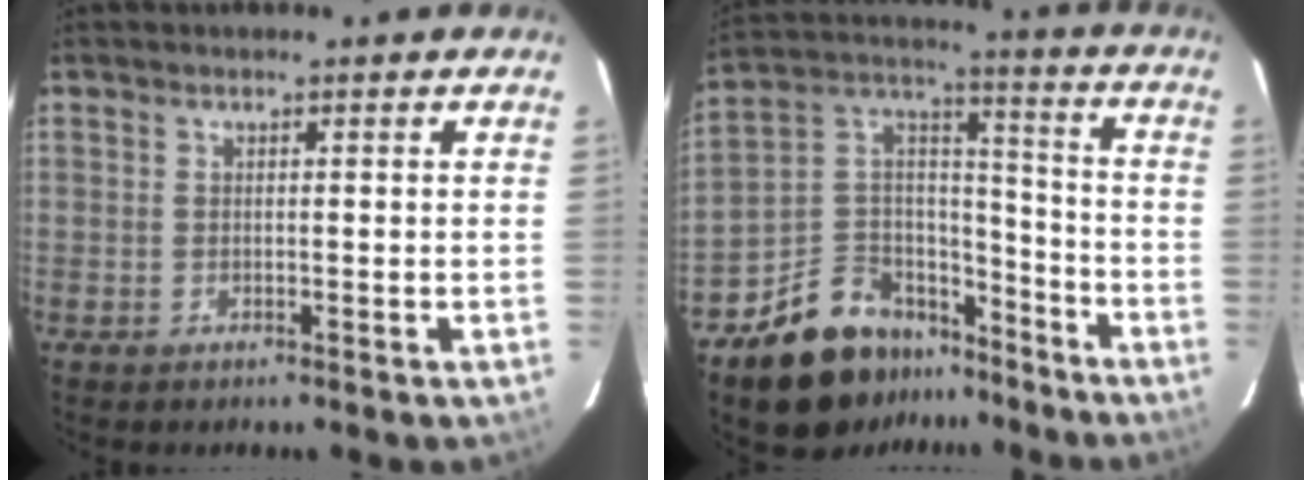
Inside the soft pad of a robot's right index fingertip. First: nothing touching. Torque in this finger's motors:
{"motor_torque": [1.38, -0.76, 0.44, 0.05]}